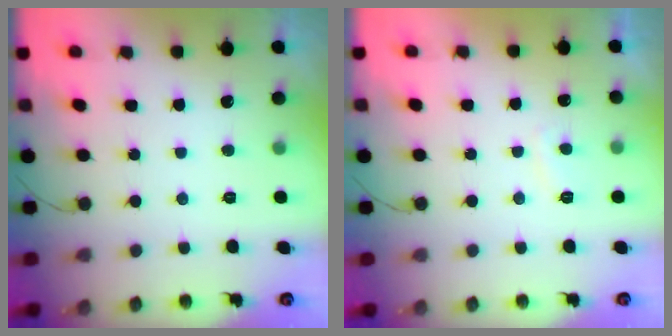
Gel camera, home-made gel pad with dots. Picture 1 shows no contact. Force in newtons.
{"total": 2.8, "press": 2.7, "slide": 0.7}